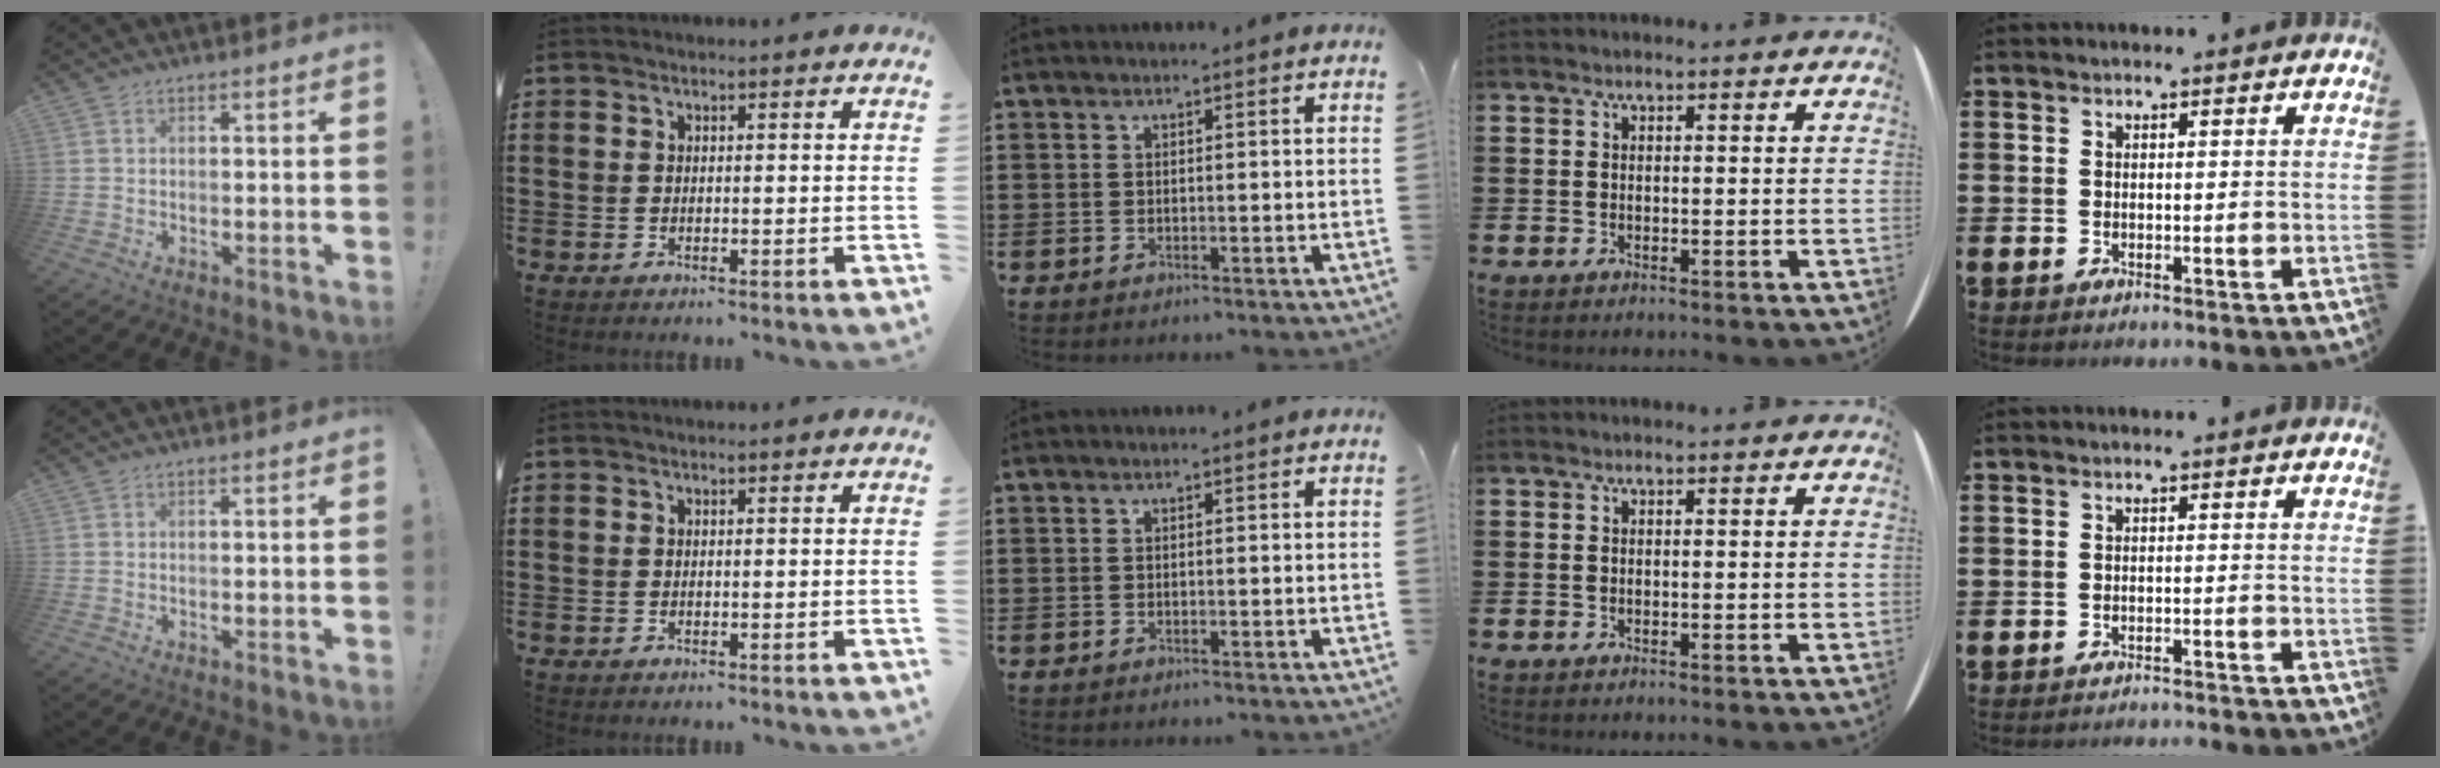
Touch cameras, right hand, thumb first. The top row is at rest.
{"little": {"total": 1.2, "force": [-1.1, -0.2, -0.1], "torque": [0.000, 0.003, -0.024]}}